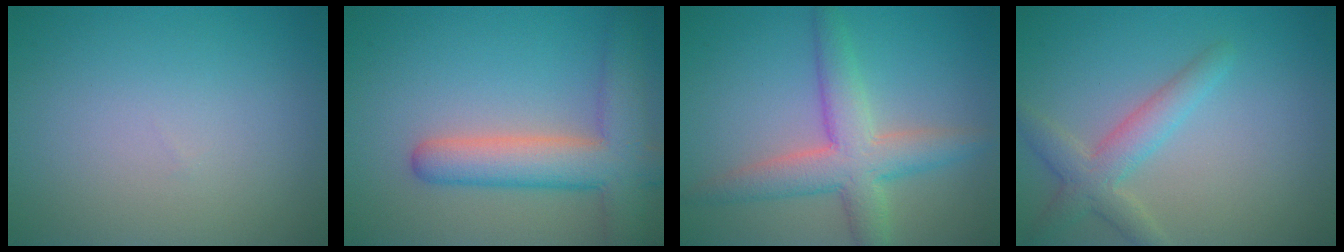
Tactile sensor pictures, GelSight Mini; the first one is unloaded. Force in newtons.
{"total": 6.8, "press": 6.7, "slide": 0.6}
{"total": 5.5, "press": 5.5, "slide": 0.2}
{"total": 3.3, "press": 3.3, "slide": 0.2}